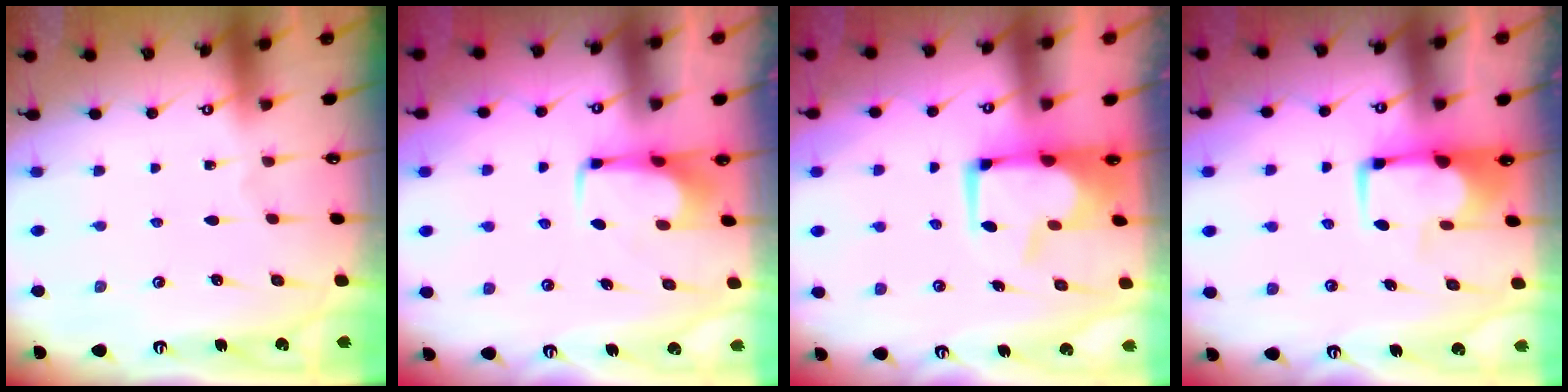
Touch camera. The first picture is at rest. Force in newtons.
{"total": 1.6, "press": 1.5, "slide": 0.5}
{"total": 7.6, "press": 7.6, "slide": 0.4}
{"total": 2.4, "press": 2.3, "slide": 0.5}